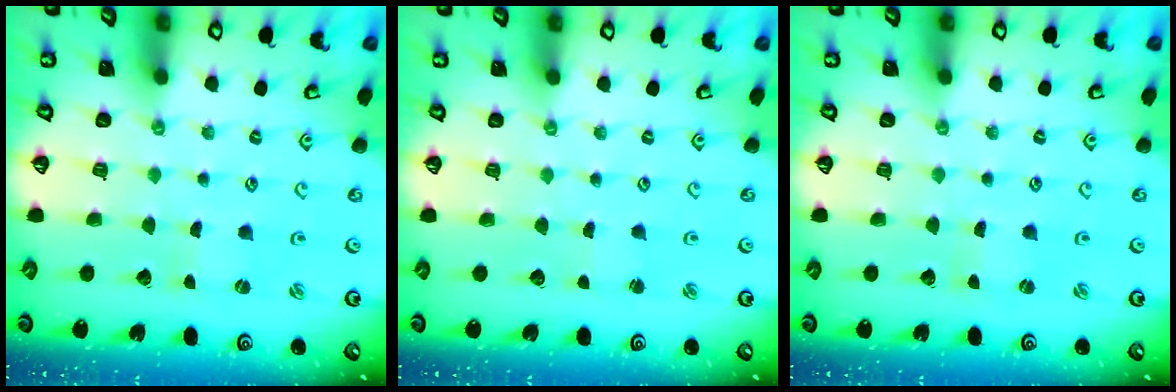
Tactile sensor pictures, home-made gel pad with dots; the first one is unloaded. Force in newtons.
{"total": 1.0, "press": 1.0, "slide": 0.1}
{"total": 0.0}